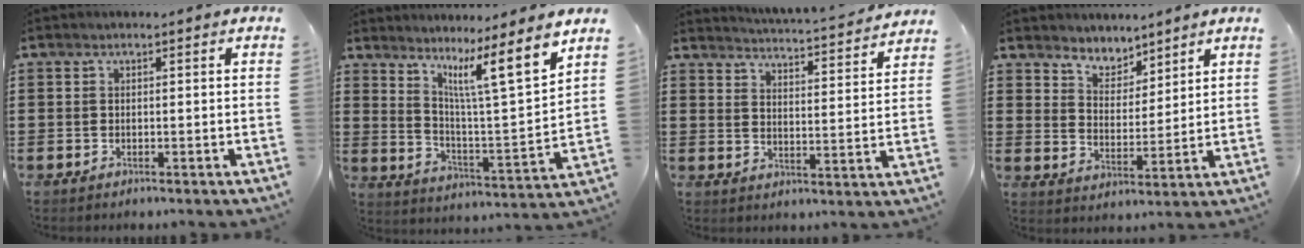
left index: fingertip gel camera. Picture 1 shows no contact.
{"total": 8.9, "force": [6.5, -0.2, 6.0], "torque": [-0.108, -0.054, 0.097]}
{"total": 3.8, "force": [3.8, -0.7, 0.3], "torque": [-0.020, -0.041, 0.057]}
{"total": 4.6, "force": [4.1, 1.9, -0.3], "torque": [-0.018, -0.016, 0.074]}